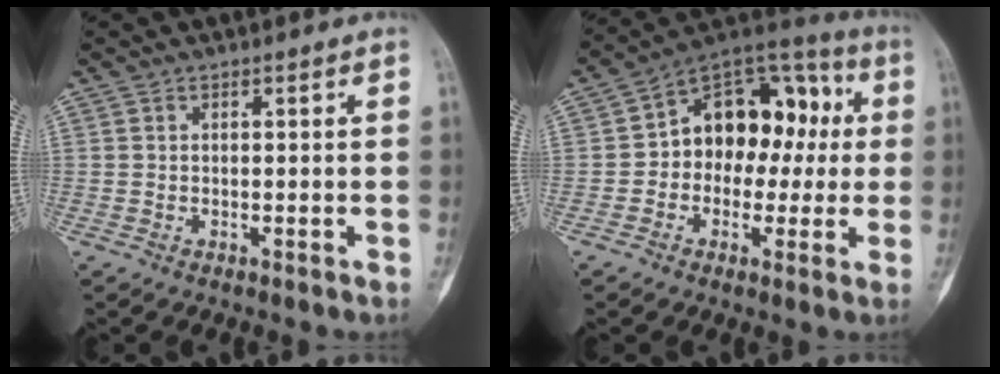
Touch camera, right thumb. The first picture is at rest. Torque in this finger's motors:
{"motor_torque": [0.23, 0.34, 0.50, -0.38, 0.07]}